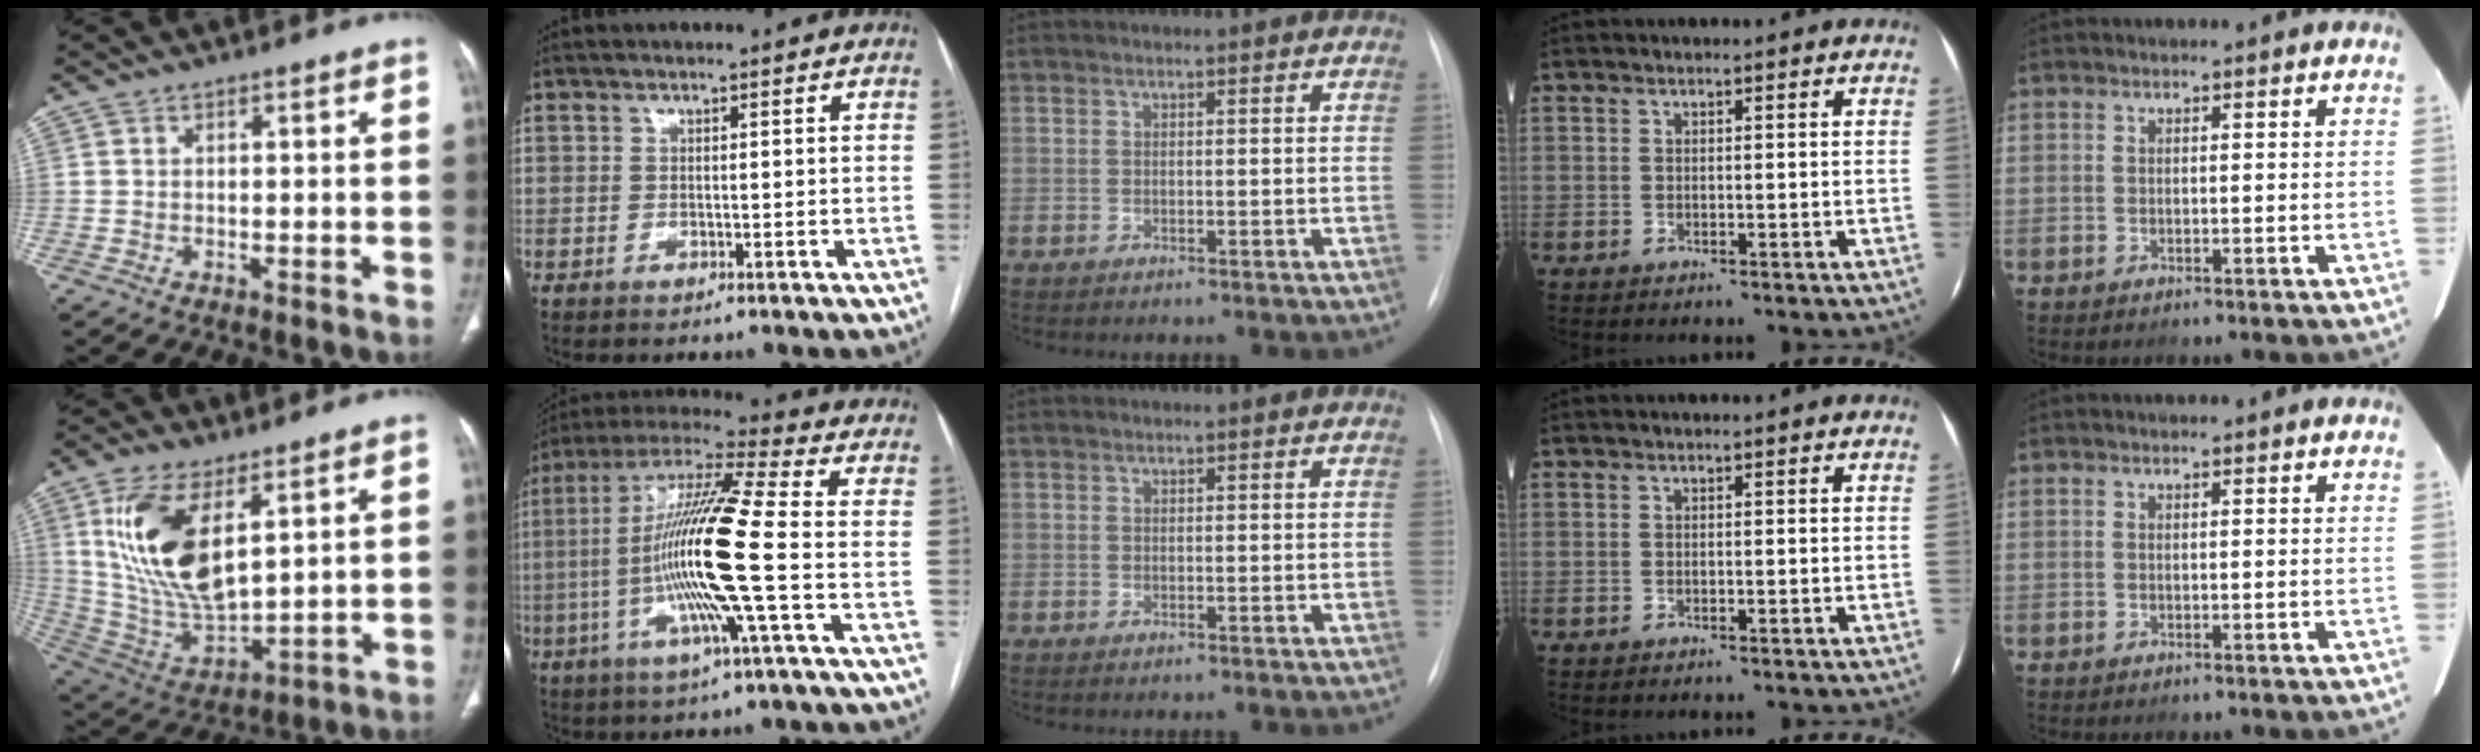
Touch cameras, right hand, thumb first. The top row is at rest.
{"thumb": {"total": 18.0, "force": [6.8, 8.1, 14.6], "torque": [-0.278, -0.029, 0.146]}, "index": {"total": 16.9, "force": [-2.9, -0.8, 16.7], "torque": [-0.325, -0.005, -0.069]}}